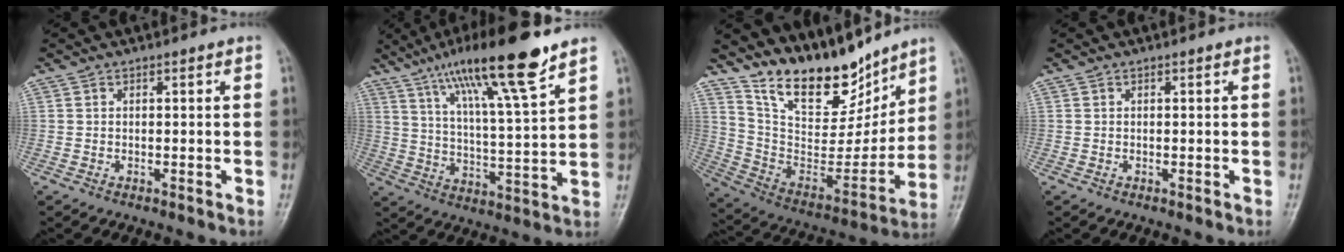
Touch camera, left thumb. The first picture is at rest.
{"total": 17.0, "force": [11.2, 1.7, 12.6], "torque": [-0.211, -0.044, 0.194]}
{"total": 19.1, "force": [15.5, 7.4, 8.3], "torque": [-0.090, -0.092, 0.280]}
{"total": 0.0}